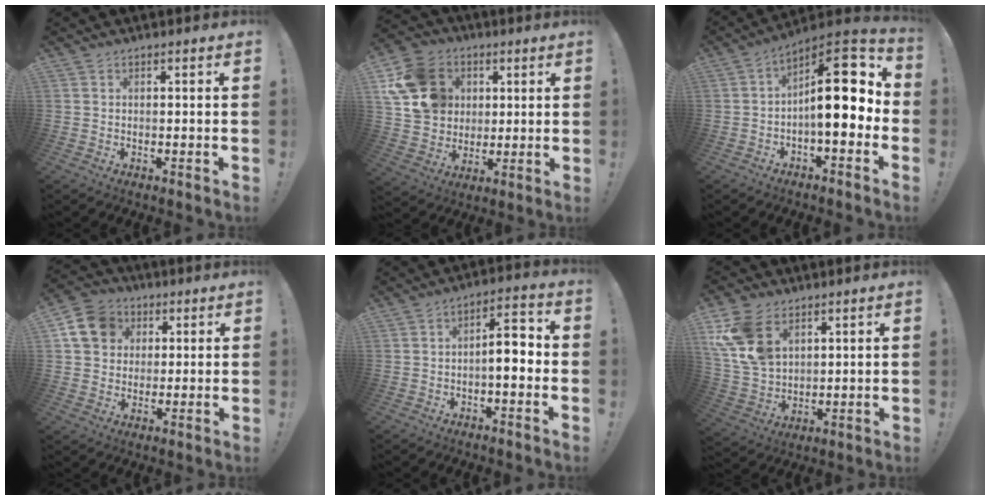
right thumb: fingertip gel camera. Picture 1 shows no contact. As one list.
[{"total": 17.1, "force": [5.1, 14.4, 7.6], "torque": [-0.115, -0.007, 0.116]}, {"total": 17.3, "force": [1.1, 6.6, 16.0], "torque": [-0.230, -0.007, 0.020]}, {"total": 12.1, "force": [3.8, 10.4, 5.1], "torque": [-0.076, 0.001, 0.080]}, {"total": 8.2, "force": [-1.8, 3.2, 7.3], "torque": [-0.108, 0.014, -0.031]}, {"total": 14.8, "force": [7.2, 9.7, 8.4], "torque": [-0.175, -0.029, 0.143]}]